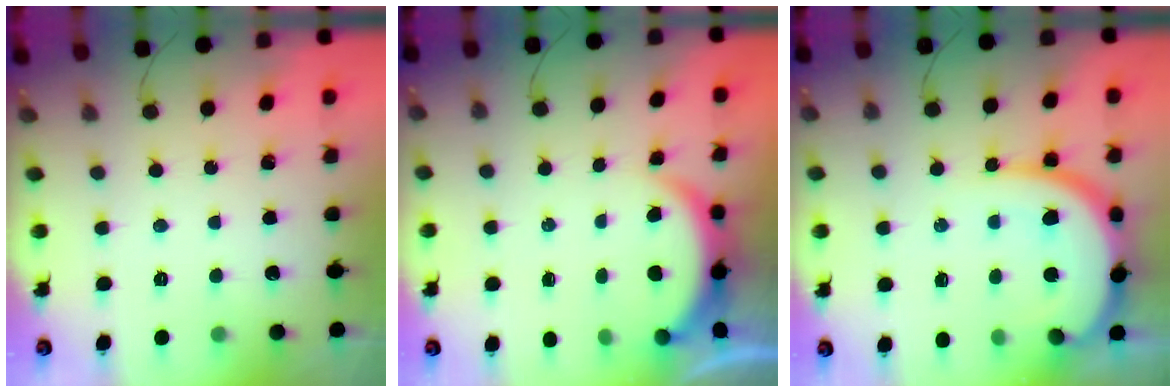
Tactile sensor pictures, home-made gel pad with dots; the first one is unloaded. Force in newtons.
{"total": 5.1, "press": 5.1, "slide": 0.6}
{"total": 13.2, "press": 13.1, "slide": 1.5}